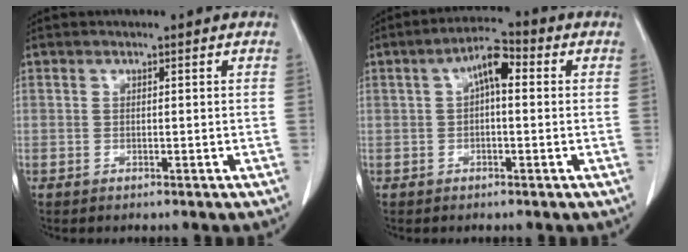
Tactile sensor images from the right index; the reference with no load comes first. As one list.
[{"total": 5.5, "force": [1.1, 1.9, 5.1], "torque": [-0.091, 0.025, 0.015]}]